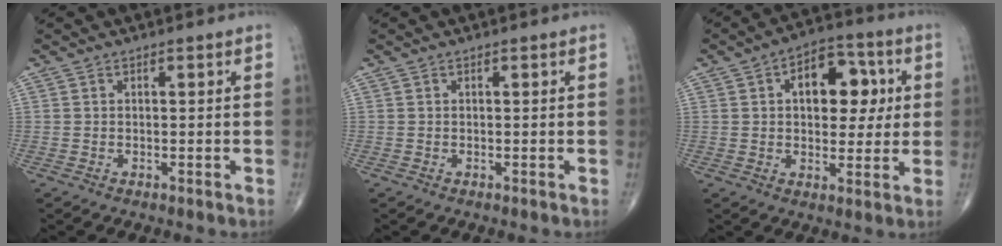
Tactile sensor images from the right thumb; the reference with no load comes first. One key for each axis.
{"total": 0.0}
{"total": 13.3, "fx": 2.9, "fy": 7.9, "fz": 10.2, "tx": -0.100, "ty": 0.011, "tz": 0.038}